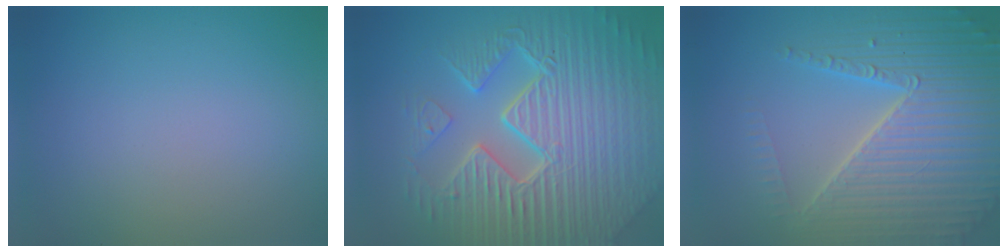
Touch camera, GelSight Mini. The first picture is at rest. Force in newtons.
{"total": 11.3, "press": 7.2, "slide": 8.6}
{"total": 7.1, "press": 6.9, "slide": 1.6}